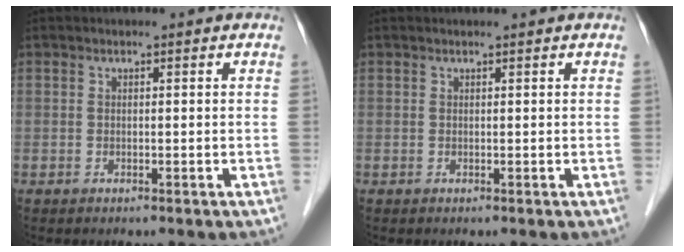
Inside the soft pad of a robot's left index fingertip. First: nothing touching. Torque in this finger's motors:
{"motor_torque": [0.11, -0.03, -0.02, 0.00]}